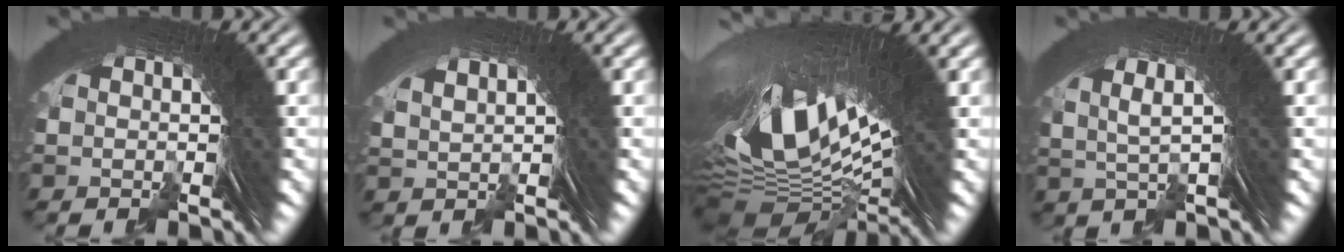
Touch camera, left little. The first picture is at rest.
{"total": 1.7, "force": [1.2, -1.0, 0.7], "torque": [-0.005, 0.005, 0.033]}
{"total": 20.0, "force": [1.8, 10.3, 17.1], "torque": [-0.313, -0.036, 0.052]}
{"total": 6.2, "force": [3.3, 1.5, 5.0], "torque": [-0.073, 0.024, 0.043]}